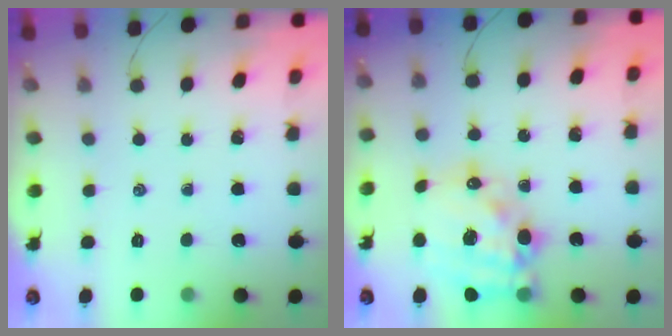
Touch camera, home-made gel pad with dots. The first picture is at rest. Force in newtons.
{"total": 17.9, "press": 17.4, "slide": 4.3}